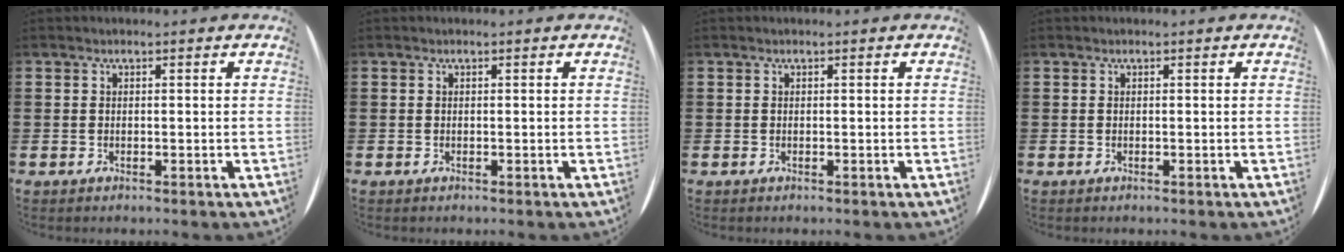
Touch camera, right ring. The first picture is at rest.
{"total": 0.0}
{"total": 0.0}
{"total": 0.0}